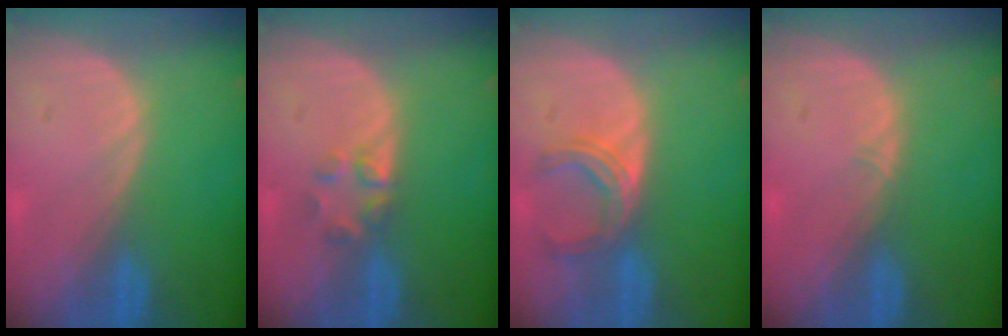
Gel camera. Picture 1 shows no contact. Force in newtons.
{"total": 2.6, "press": 2.6, "slide": 0.2}
{"total": 4.9, "press": 4.6, "slide": 1.6}
{"total": 0.6, "press": 0.5, "slide": 0.4}